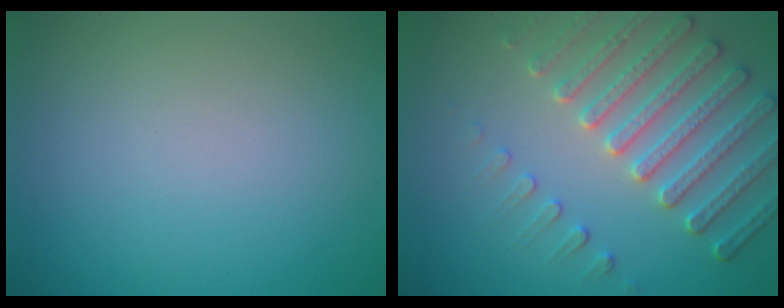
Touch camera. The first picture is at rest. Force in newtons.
{"total": 5.2, "press": 4.7, "slide": 2.2}